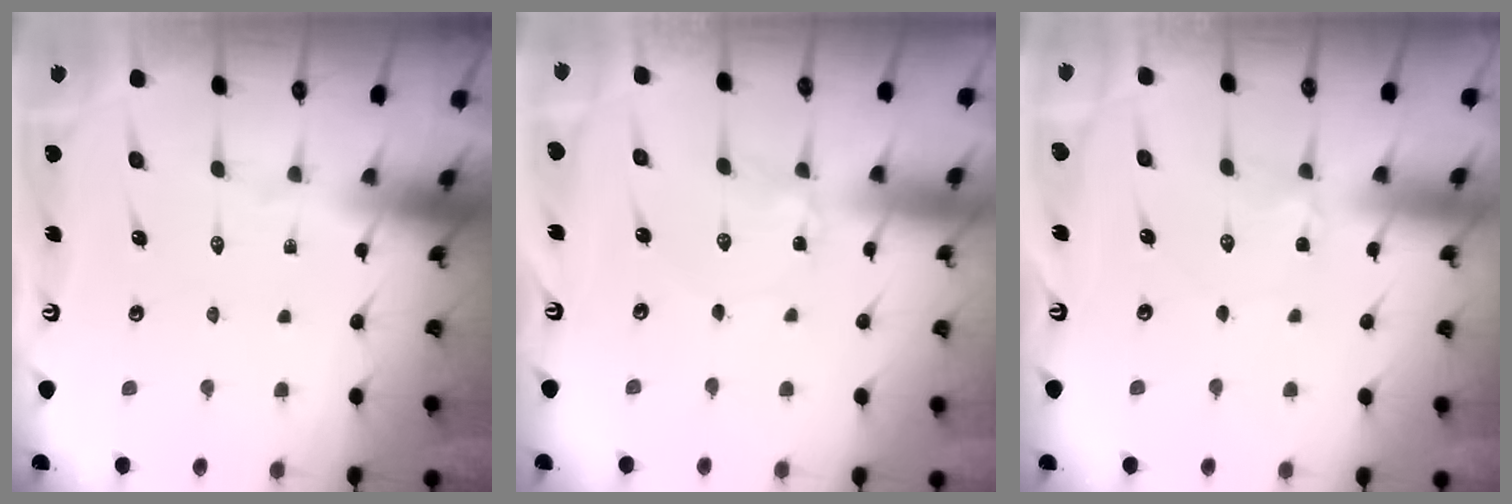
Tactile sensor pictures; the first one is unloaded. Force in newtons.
{"total": 1.2, "press": 1.1, "slide": 0.1}
{"total": 2.8, "press": 2.8, "slide": 0.3}